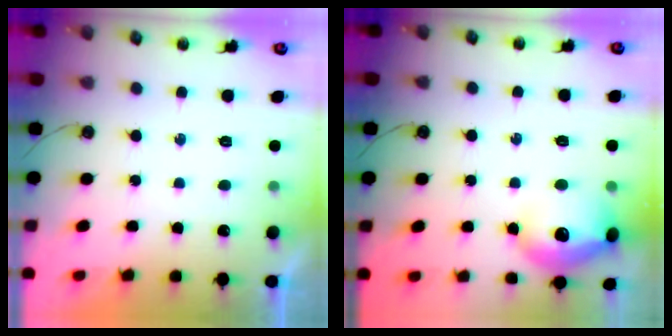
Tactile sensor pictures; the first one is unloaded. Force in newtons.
{"total": 14.8, "press": 14.7, "slide": 1.1}